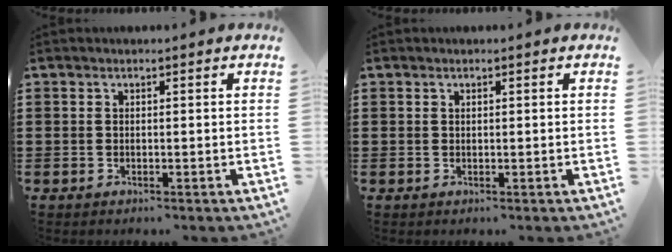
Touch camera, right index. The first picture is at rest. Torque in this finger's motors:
{"motor_torque": [-0.80, 1.34, -0.01, -0.01]}